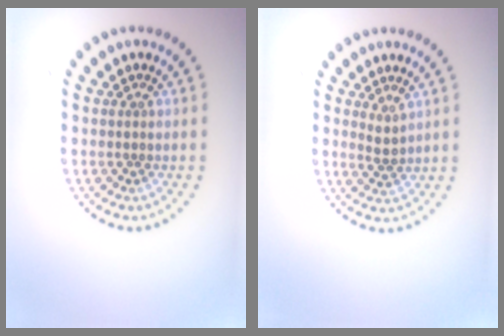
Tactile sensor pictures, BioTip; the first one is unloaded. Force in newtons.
{"total": 1.2, "press": 0.9, "slide": 0.7}